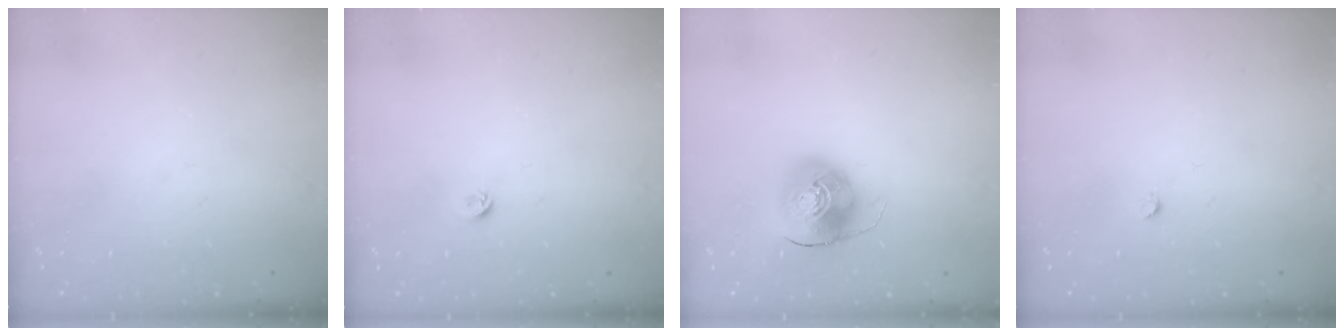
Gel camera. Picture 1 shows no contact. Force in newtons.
{"total": 3.9, "press": 3.8, "slide": 0.3}
{"total": 9.4, "press": 9.2, "slide": 1.5}
{"total": 2.4, "press": 2.4, "slide": 0.3}